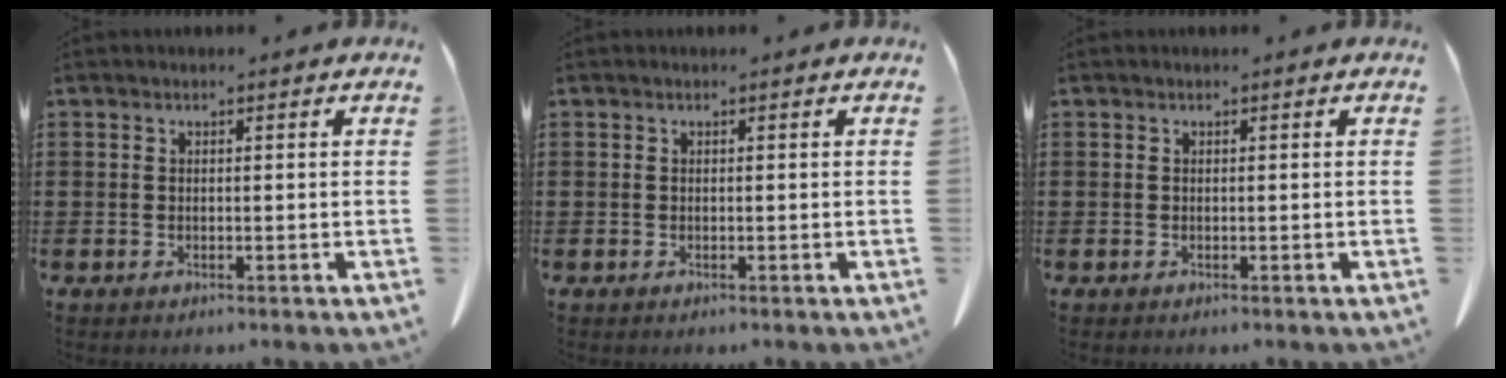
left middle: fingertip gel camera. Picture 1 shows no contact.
{"total": 0.0}
{"total": 0.0}